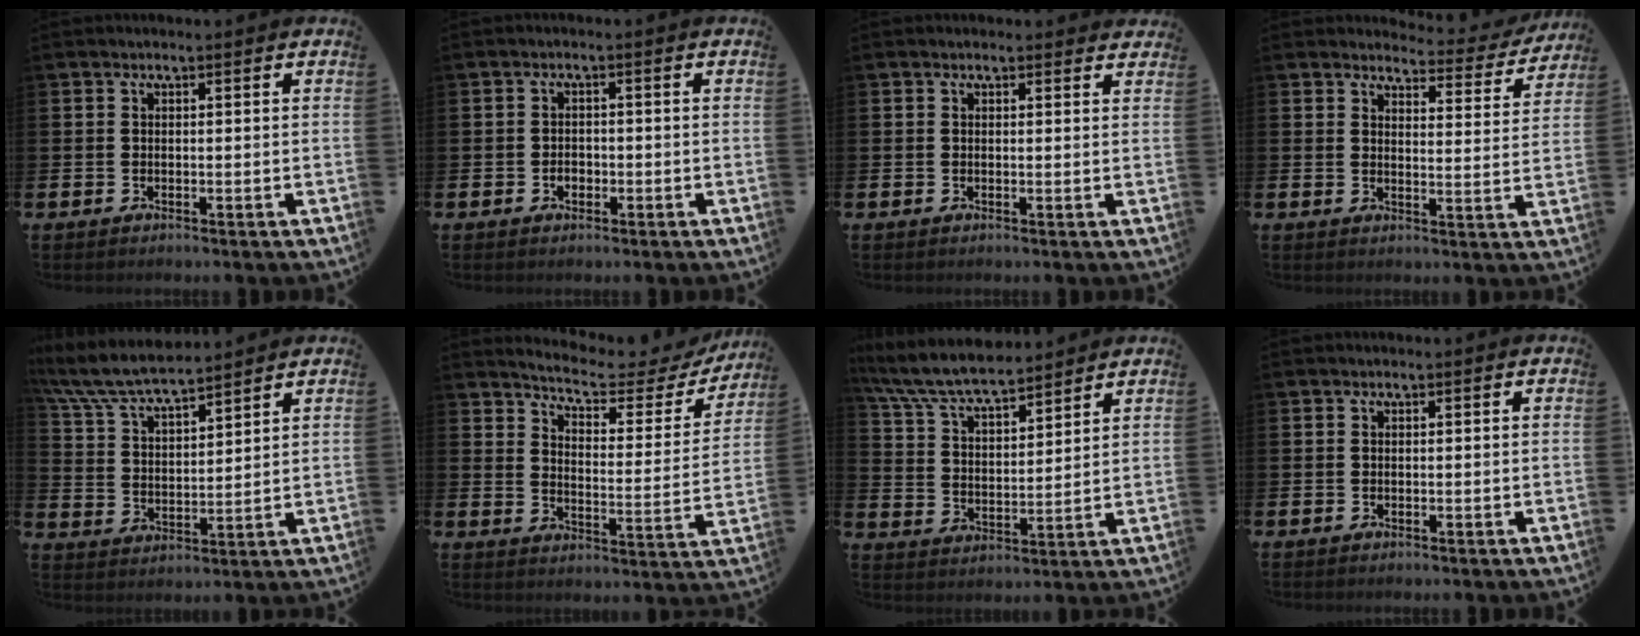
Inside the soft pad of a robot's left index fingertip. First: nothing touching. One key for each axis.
{"total": 1.6, "fx": -0.6, "fy": 1.2, "fz": 0.9, "tx": -0.019, "ty": 0.005, "tz": -0.015}
{"total": 0.8, "fx": 0.7, "fy": 0.3, "fz": 0.2, "tx": 0.008, "ty": 0.001, "tz": 0.009}
{"total": 3.4, "fx": 3.2, "fy": 1.0, "fz": 0.4, "tx": -0.009, "ty": -0.028, "tz": 0.048}
{"total": 7.7, "fx": 7.3, "fy": 0.9, "fz": 2.2, "tx": -0.079, "ty": -0.039, "tz": 0.131}
{"total": 5.3, "fx": 4.8, "fy": 1.1, "fz": 1.8, "tx": -0.053, "ty": -0.039, "tz": 0.073}
{"total": 7.9, "fx": 7.4, "fy": 1.2, "fz": 2.4, "tx": -0.084, "ty": -0.038, "tz": 0.132}
{"total": 0.0}